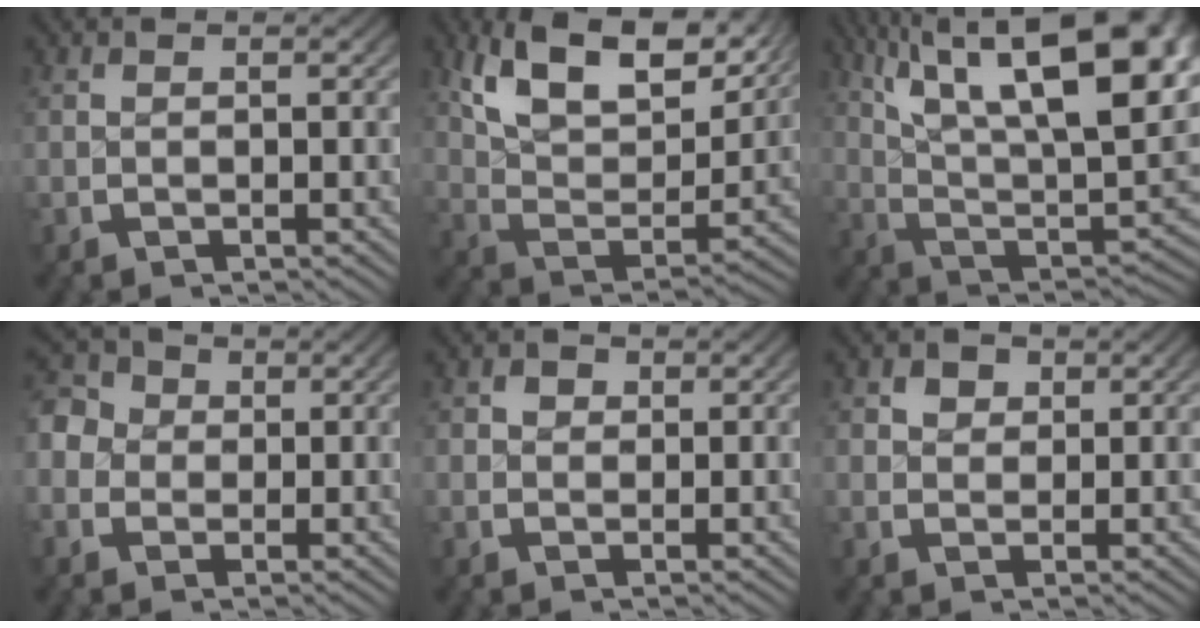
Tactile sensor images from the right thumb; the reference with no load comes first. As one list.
[{"total": 11.8, "force": [6.1, 6.2, 8.0], "torque": [-0.156, -0.005, 0.101]}, {"total": 16.9, "force": [4.4, 9.2, 13.5], "torque": [-0.214, -0.022, 0.077]}, {"total": 5.7, "force": [1.1, 4.9, 2.6], "torque": [-0.060, -0.010, 0.011]}, {"total": 1.3, "force": [0.3, 1.3, 0.2], "torque": [-0.008, -0.010, 0.005]}, {"total": 1.9, "force": [0.8, 1.7, 0.5], "torque": [-0.010, -0.011, 0.017]}]